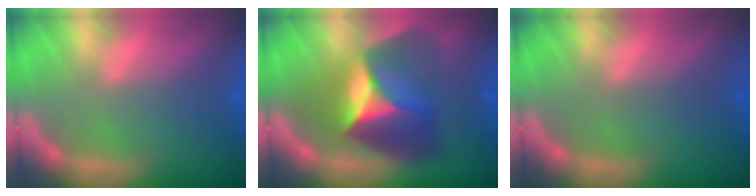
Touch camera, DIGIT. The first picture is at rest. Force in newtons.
{"total": 9.5}
{"total": 0.0}